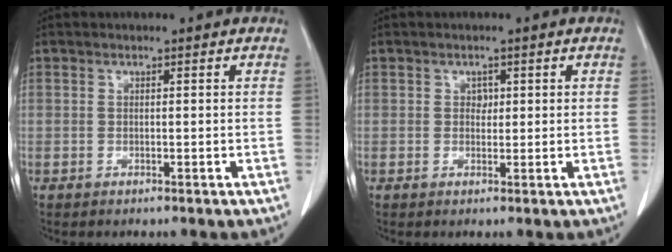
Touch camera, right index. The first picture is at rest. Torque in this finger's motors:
{"motor_torque": [0.01, 0.01, 0.00, 0.00]}